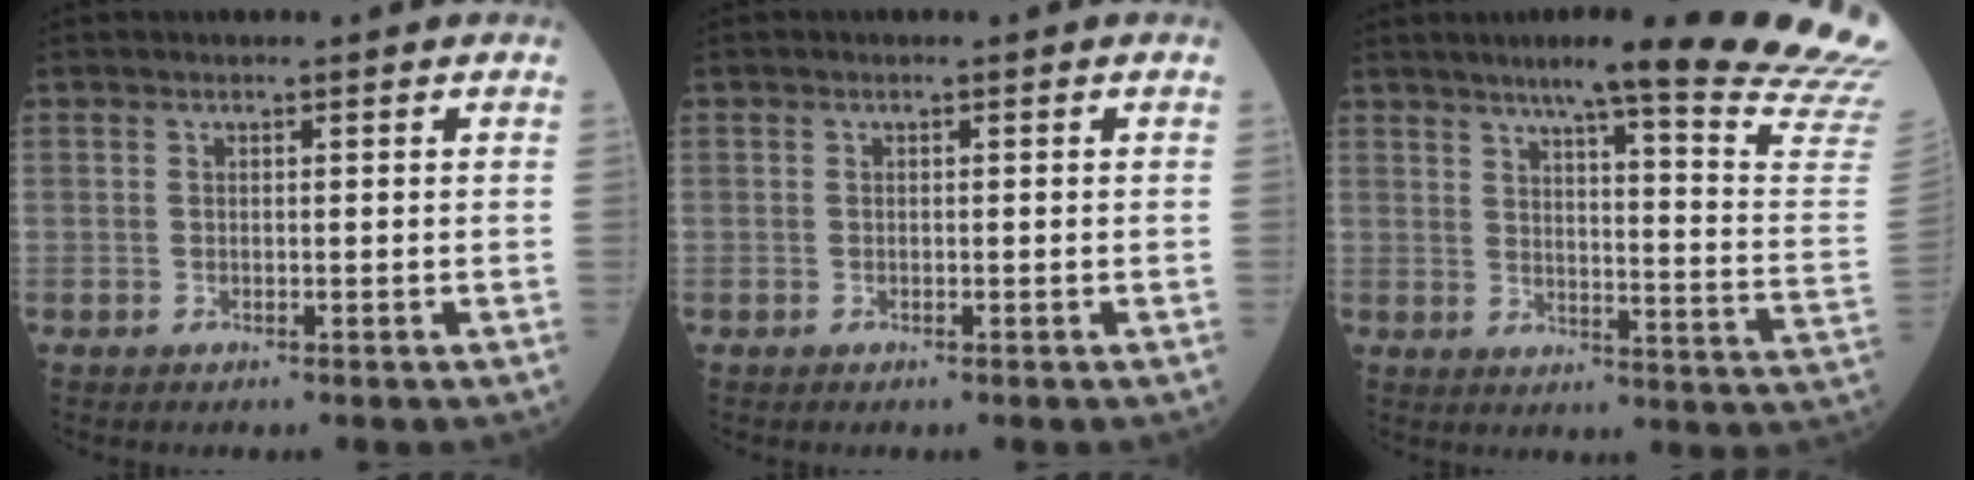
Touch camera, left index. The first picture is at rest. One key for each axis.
{"total": 0.0}
{"total": 25.4, "fx": 21.9, "fy": -1.5, "fz": 12.8, "tx": -0.163, "ty": -0.120, "tz": 0.257}